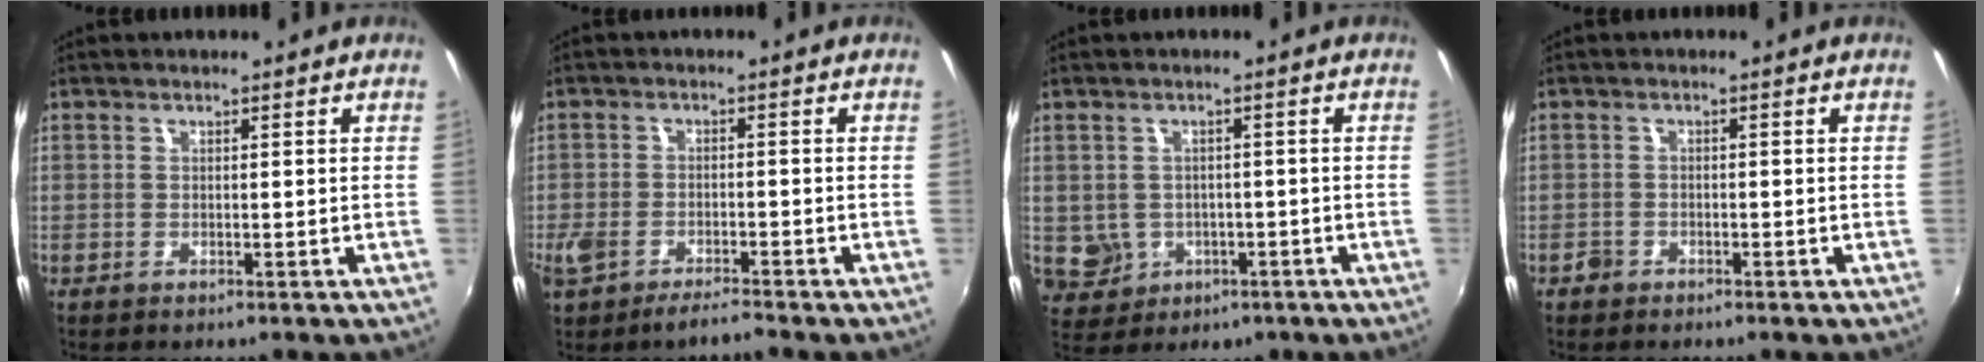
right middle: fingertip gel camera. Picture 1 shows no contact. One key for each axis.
{"total": 5.3, "fx": -4.0, "fy": 1.8, "fz": 3.0, "tx": -0.084, "ty": -0.013, "tz": -0.079}
{"total": 6.7, "fx": -1.3, "fy": 6.2, "fz": 2.0, "tx": -0.062, "ty": 0.003, "tz": 0.003}
{"total": 1.5, "fx": -1.2, "fy": 1.0, "fz": 0.1, "tx": -0.005, "ty": 0.000, "tz": -0.021}